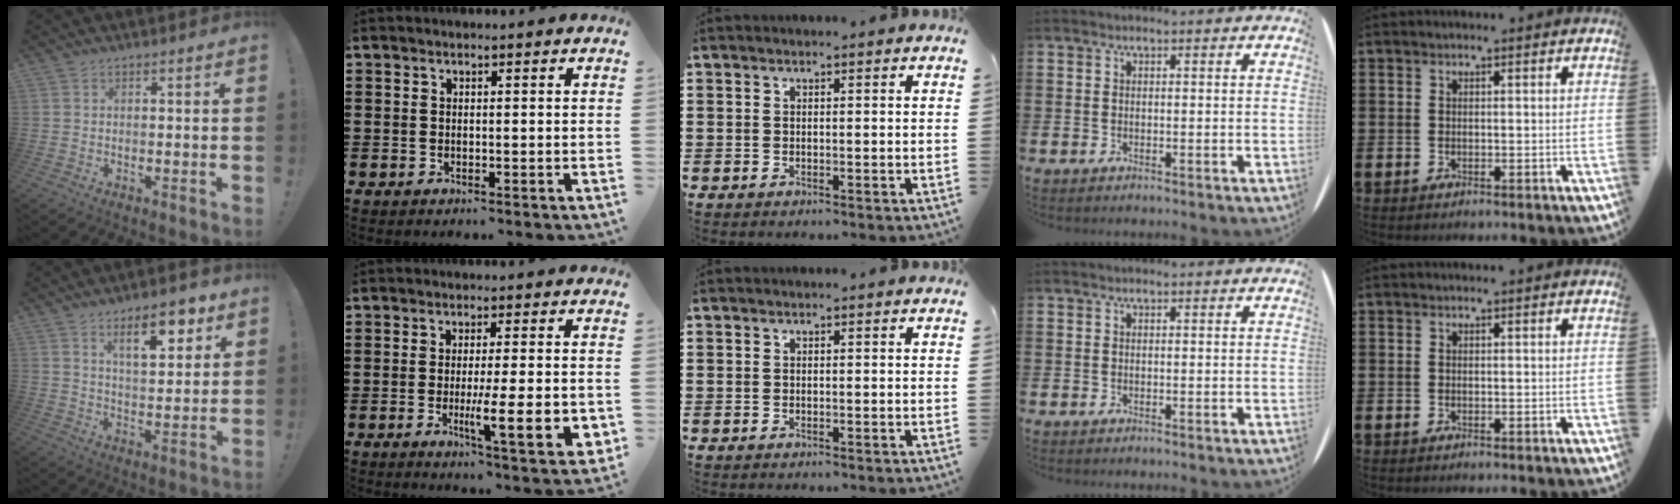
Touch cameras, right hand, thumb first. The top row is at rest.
{"thumb": {"total": 11.4, "force": [6.4, 4.3, 8.5], "torque": [-0.113, -0.027, 0.104]}, "index": {"total": 10.1, "force": [-2.1, 1.7, 9.7], "torque": [-0.146, -0.015, -0.033]}}